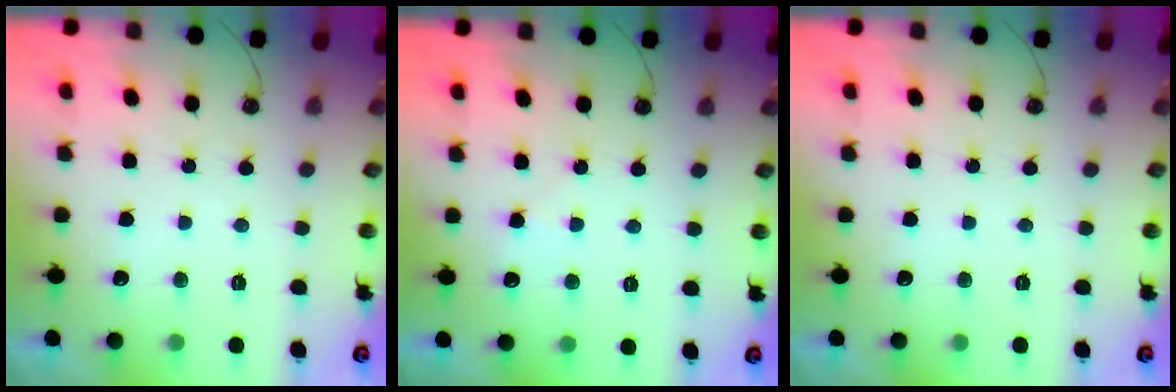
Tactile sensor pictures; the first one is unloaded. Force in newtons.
{"total": 3.2, "press": 3.1, "slide": 0.5}
{"total": 0.0}